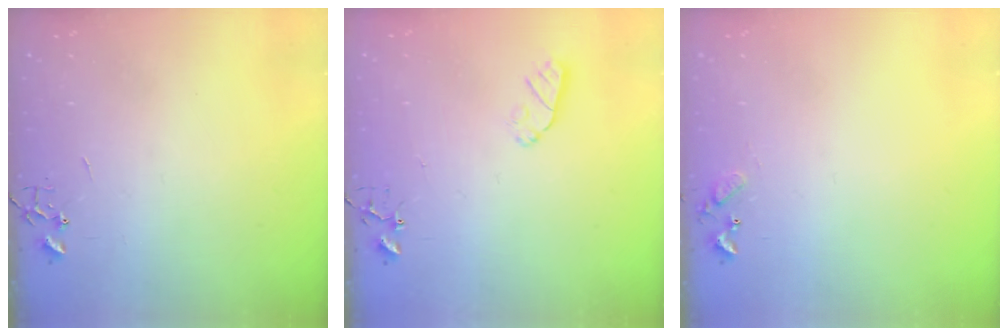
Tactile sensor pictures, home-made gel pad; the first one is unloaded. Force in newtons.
{"total": 6.2, "press": 6.2, "slide": 0.0}
{"total": 5.5, "press": 5.5, "slide": 0.4}